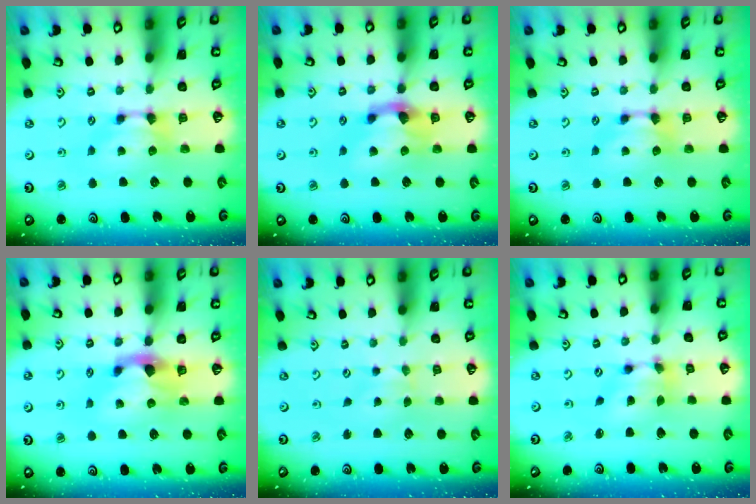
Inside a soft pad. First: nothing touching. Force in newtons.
{"total": 2.6, "press": 1.9, "slide": 1.7}
{"total": 0.0}
{"total": 2.3, "press": 1.9, "slide": 1.3}
{"total": 2.1, "press": 1.6, "slide": 1.4}
{"total": 5.3, "press": 4.9, "slide": 1.8}